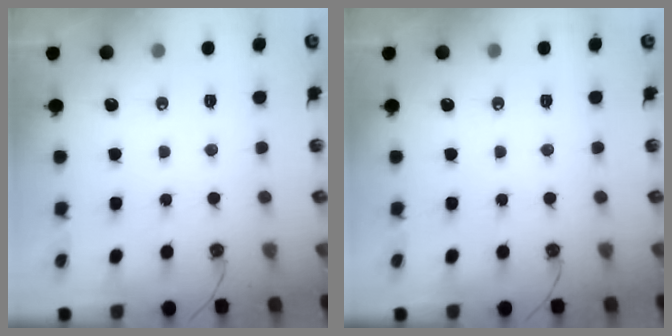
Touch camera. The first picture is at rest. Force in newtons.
{"total": 0.0}